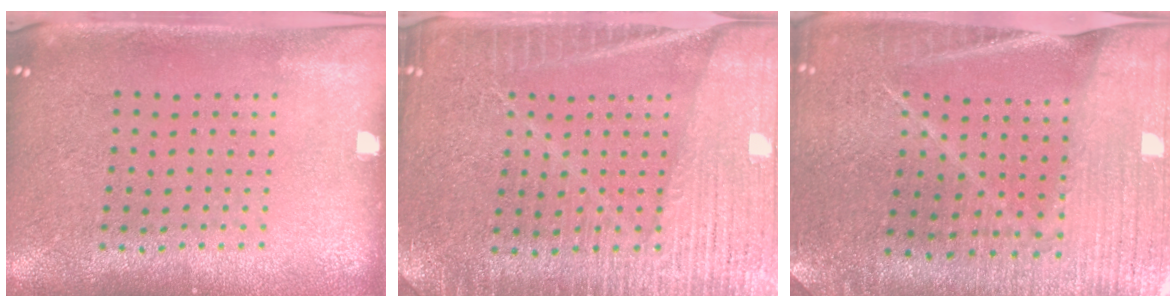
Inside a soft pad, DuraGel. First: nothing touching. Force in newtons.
{"total": 3.9, "press": 3.8, "slide": 0.9}
{"total": 3.0, "press": 3.0, "slide": 0.3}